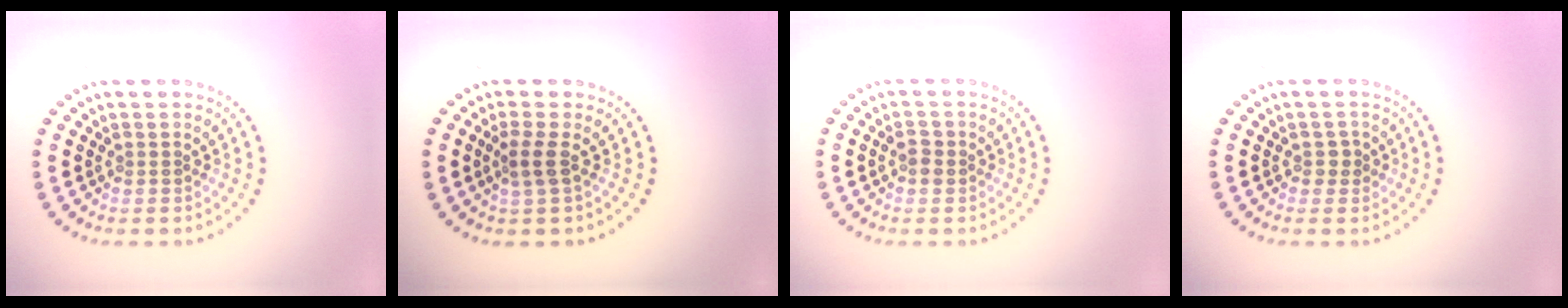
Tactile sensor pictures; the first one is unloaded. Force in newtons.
{"total": 2.0, "press": 1.4, "slide": 1.4}
{"total": 1.5, "press": 1.5, "slide": 0.3}
{"total": 0.9, "press": 0.9, "slide": 0.2}